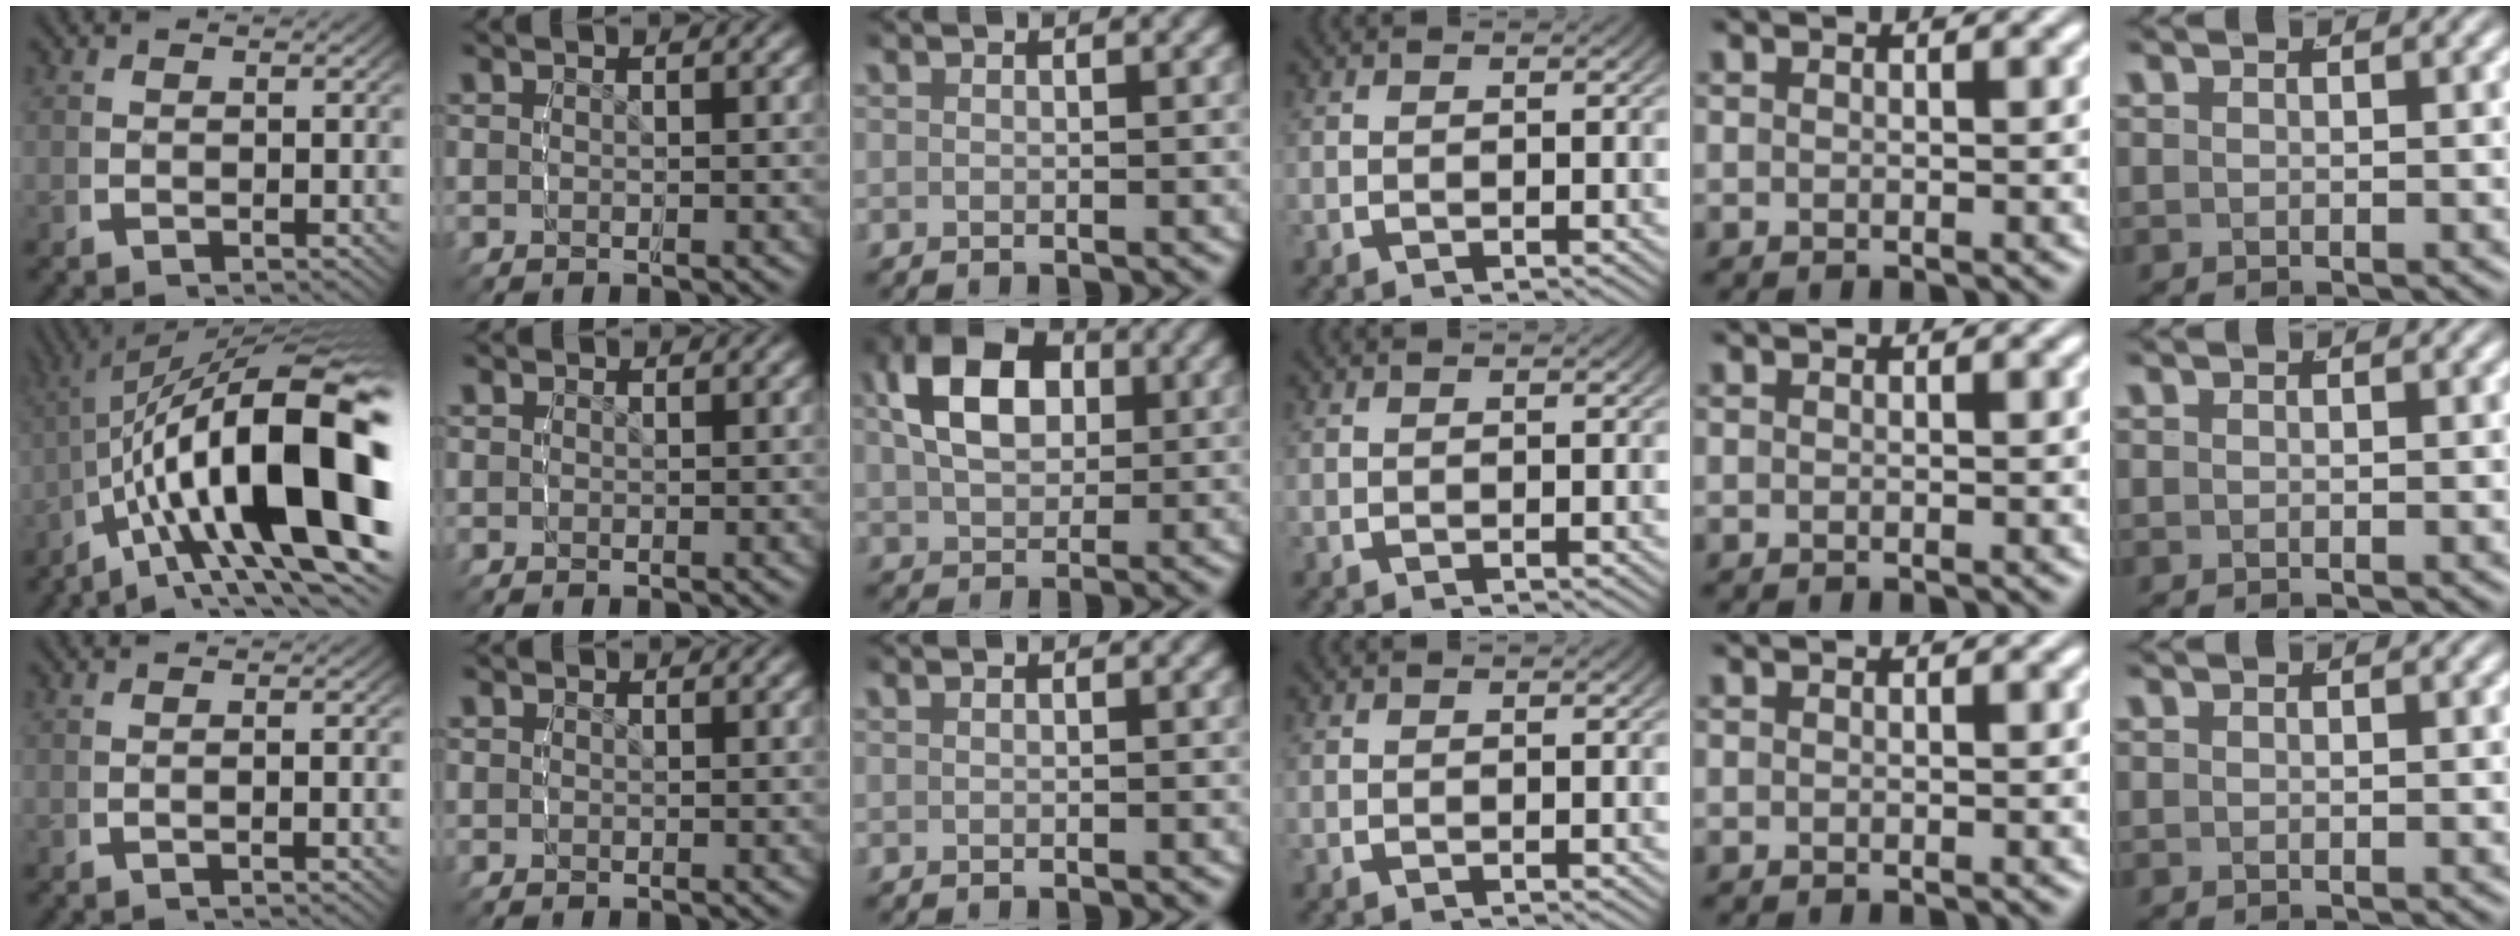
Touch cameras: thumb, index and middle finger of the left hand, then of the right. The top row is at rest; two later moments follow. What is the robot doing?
{"motion": "lift_and_place", "object": "toy banana"}